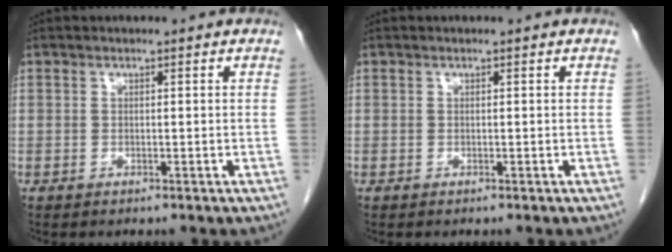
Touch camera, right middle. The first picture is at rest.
{"total": 0.0}